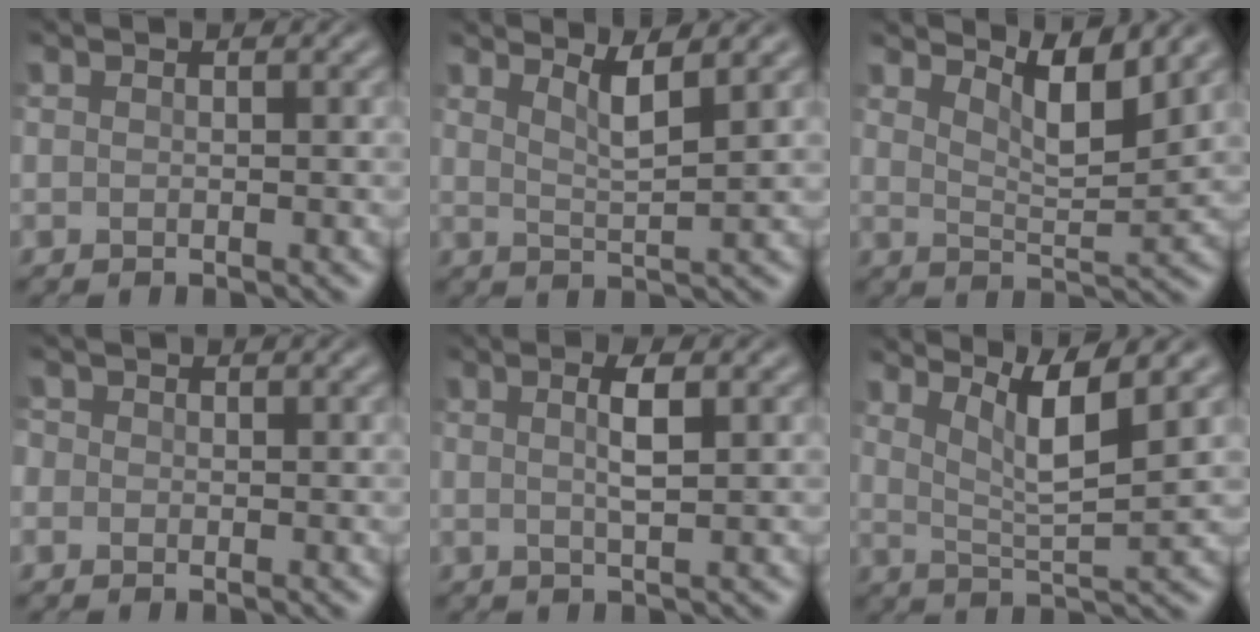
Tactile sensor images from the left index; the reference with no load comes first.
{"total": 2.6, "force": [1.8, 0.5, 1.9], "torque": [-0.023, -0.003, 0.033]}
{"total": 4.5, "force": [3.1, 1.1, 3.1], "torque": [-0.053, -0.007, 0.050]}
{"total": 0.9, "force": [-0.4, 0.8, 0.0], "torque": [0.004, 0.000, -0.011]}
{"total": 2.3, "force": [0.2, 0.5, 2.3], "torque": [-0.041, 0.002, 0.003]}
{"total": 5.0, "force": [2.7, 0.8, 4.1], "torque": [-0.068, -0.003, 0.052]}